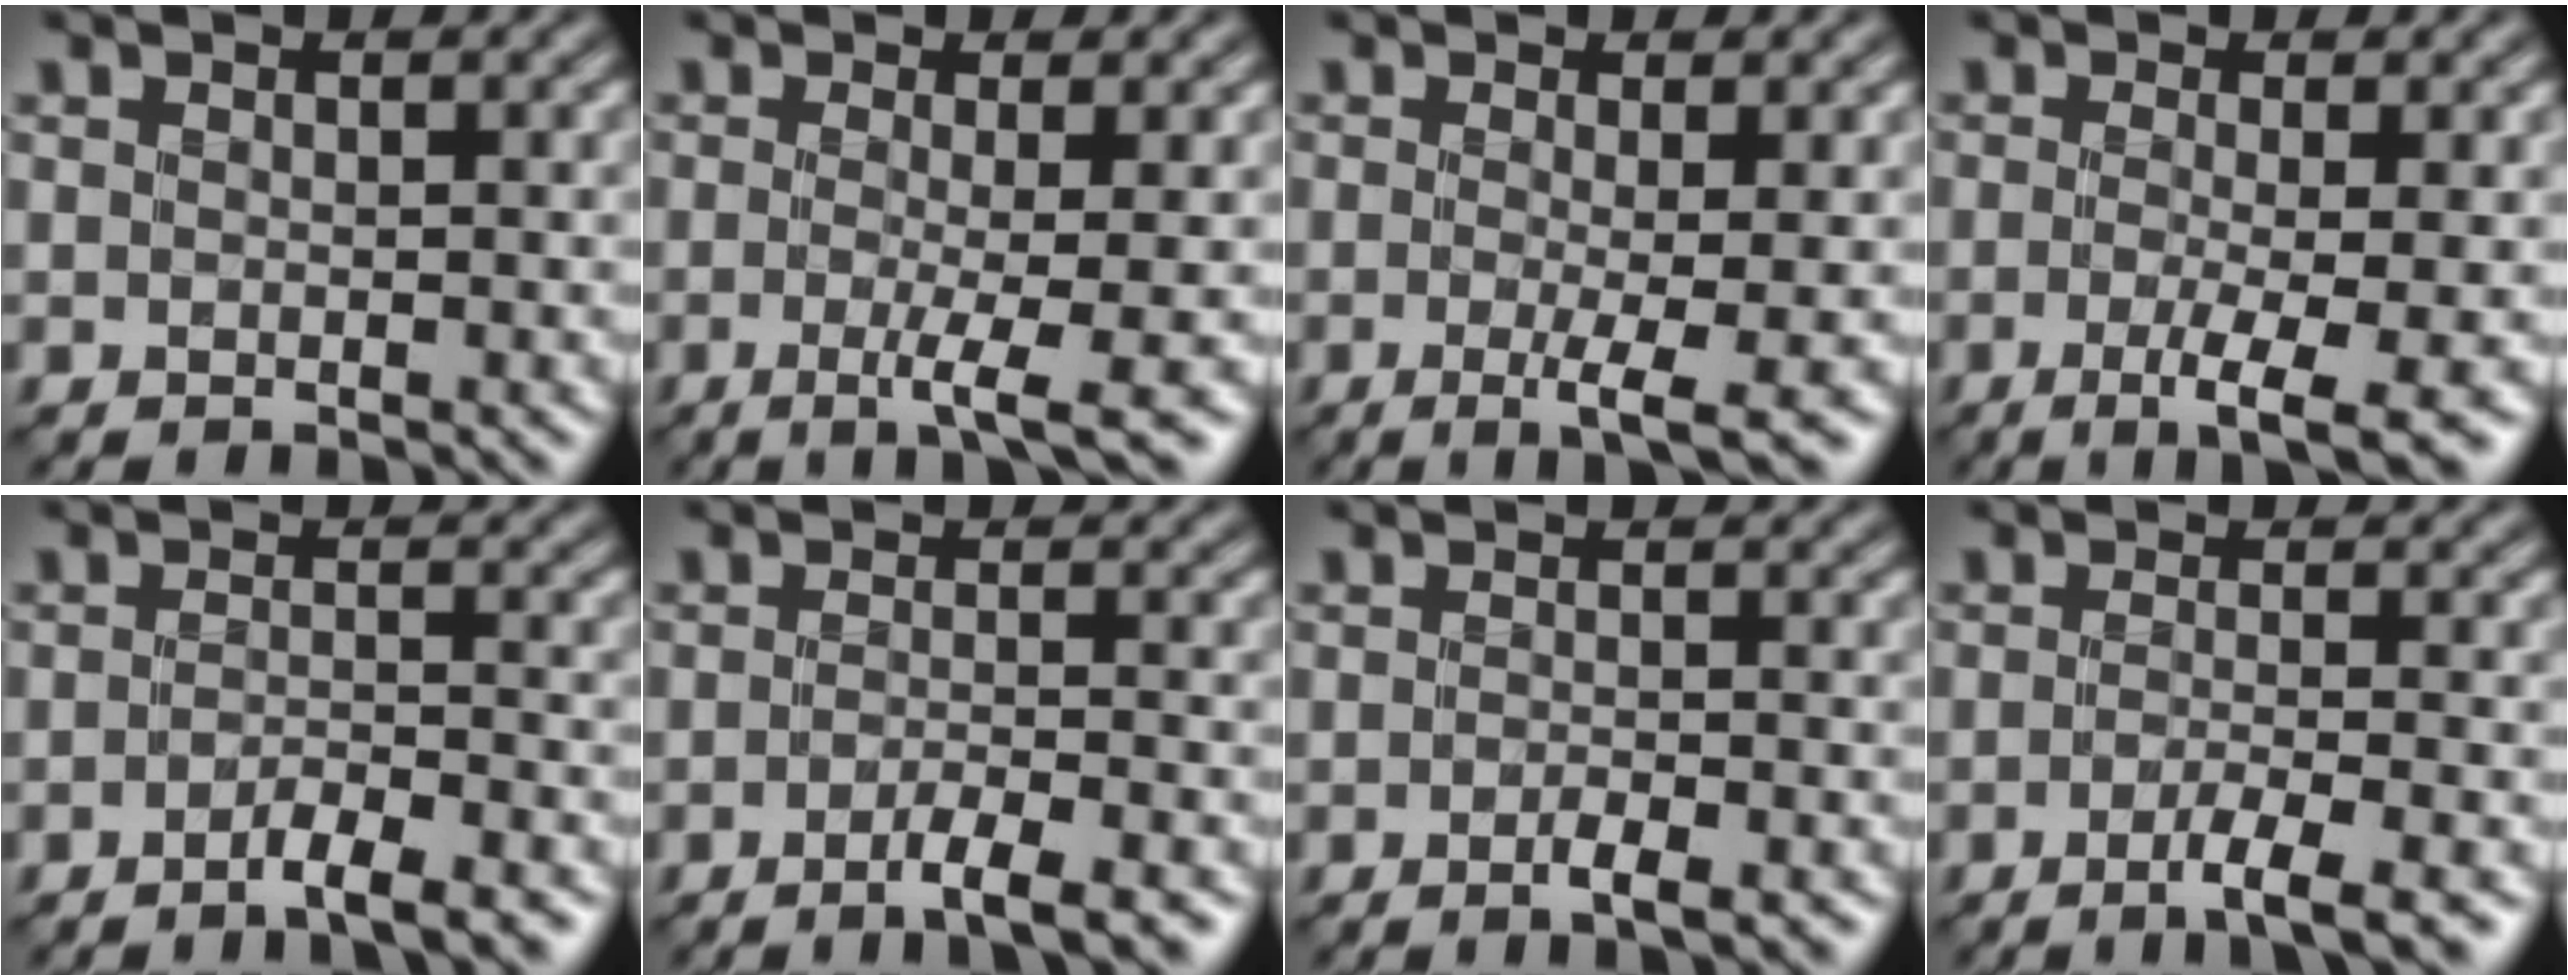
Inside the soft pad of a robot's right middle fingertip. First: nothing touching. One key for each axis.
{"total": 4.4, "fx": -1.0, "fy": 0.9, "fz": 4.2, "tx": -0.070, "ty": -0.011, "tz": -0.020}
{"total": 3.9, "fx": -0.8, "fy": 0.7, "fz": 3.8, "tx": -0.066, "ty": -0.013, "tz": -0.014}
{"total": 5.4, "fx": -2.0, "fy": 1.2, "fz": 4.9, "tx": -0.070, "ty": -0.012, "tz": -0.032}
{"total": 3.3, "fx": -2.4, "fy": 0.6, "fz": 2.2, "tx": -0.036, "ty": 0.004, "tz": -0.043}
{"total": 3.8, "fx": -2.4, "fy": 0.7, "fz": 2.9, "tx": -0.044, "ty": 0.002, "tz": -0.042}
{"total": 2.3, "fx": -1.4, "fy": 0.5, "fz": 1.8, "tx": -0.034, "ty": -0.001, "tz": -0.024}
{"total": 3.8, "fx": -2.2, "fy": 0.6, "fz": 3.1, "tx": -0.048, "ty": 0.000, "tz": -0.044}